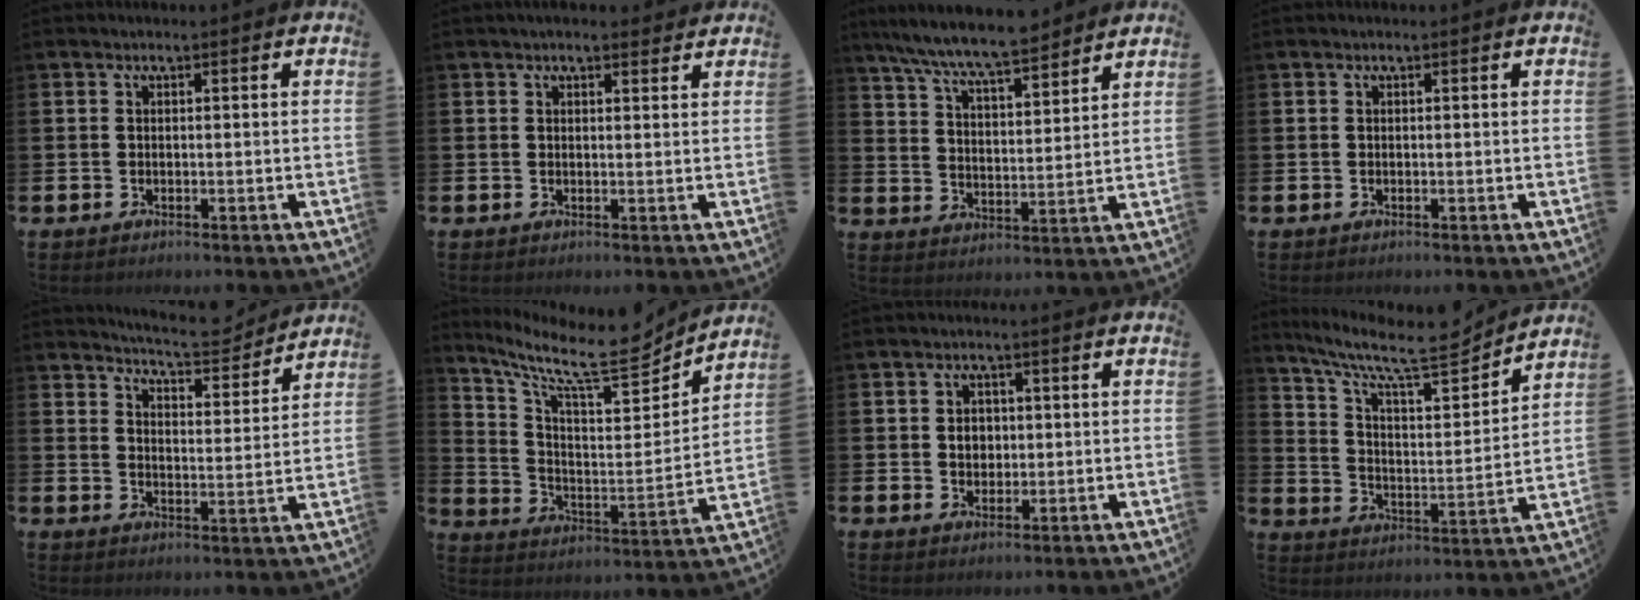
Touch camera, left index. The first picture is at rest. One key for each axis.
{"total": 1.9, "fx": 1.8, "fy": 0.4, "fz": 0.3, "tx": -0.001, "ty": -0.005, "tz": 0.032}
{"total": 8.2, "fx": 7.8, "fy": 0.5, "fz": 2.7, "tx": -0.085, "ty": -0.042, "tz": 0.140}
{"total": 0.0}
{"total": 6.4, "fx": 6.3, "fy": 0.7, "fz": 1.1, "tx": -0.033, "ty": -0.044, "tz": 0.110}
{"total": 11.7, "fx": 9.3, "fy": 3.1, "fz": 6.5, "tx": -0.140, "ty": -0.070, "tz": 0.152}
{"total": 2.4, "fx": 0.4, "fy": 2.1, "fz": 1.2, "tx": -0.011, "ty": 0.004, "tz": 0.001}
{"total": 10.9, "fx": 9.2, "fy": 2.3, "fz": 5.5, "tx": -0.130, "ty": -0.063, "tz": 0.152}